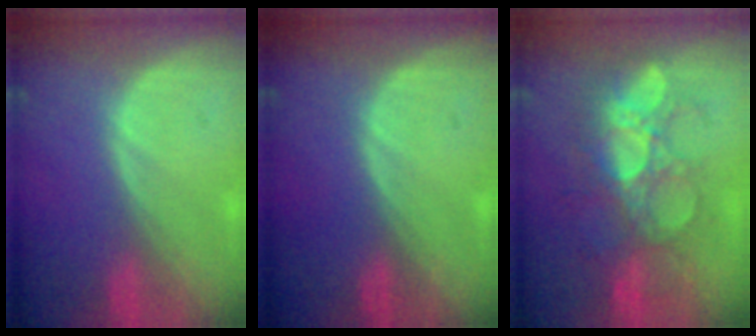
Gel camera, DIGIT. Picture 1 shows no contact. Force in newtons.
{"total": 0.0}
{"total": 9.1, "press": 8.8, "slide": 2.1}